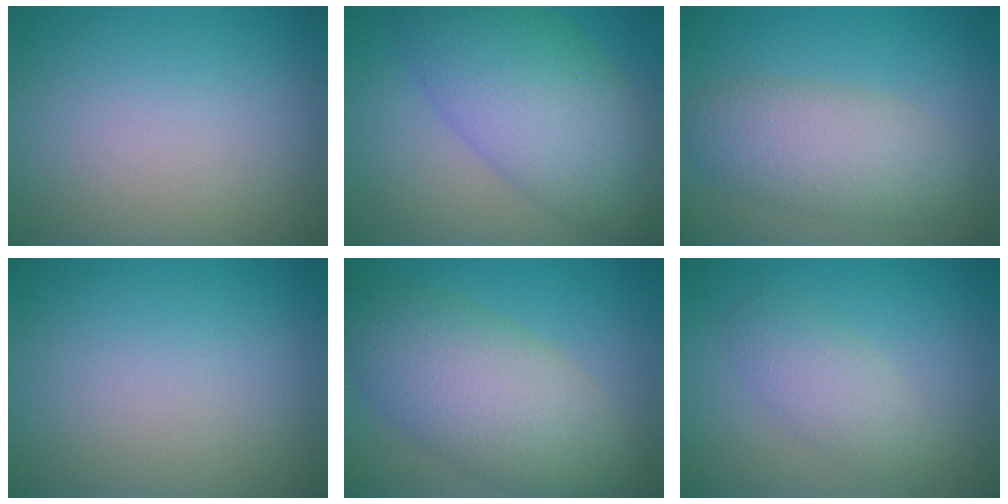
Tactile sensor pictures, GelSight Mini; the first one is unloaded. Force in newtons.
{"total": 8.8, "press": 8.8, "slide": 0.2}
{"total": 5.1, "press": 5.1, "slide": 0.1}
{"total": 0.0}
{"total": 8.5, "press": 8.5, "slide": 0.4}
{"total": 2.7, "press": 2.7, "slide": 0.2}